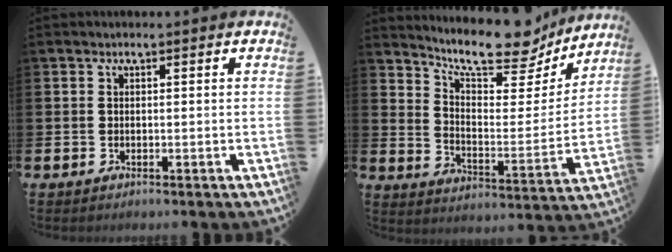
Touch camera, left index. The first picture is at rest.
{"total": 12.0, "force": [10.8, 3.0, 4.3], "torque": [-0.089, -0.078, 0.188]}